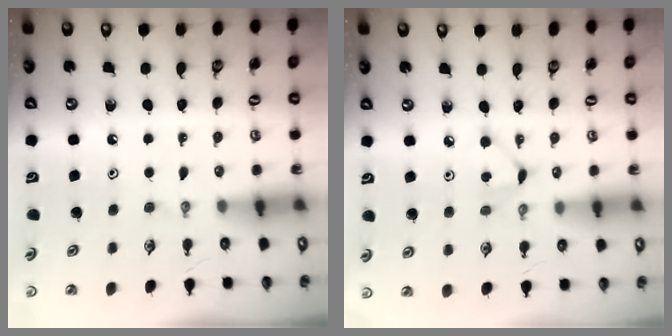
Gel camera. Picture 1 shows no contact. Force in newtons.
{"total": 3.7, "press": 3.7, "slide": 0.3}